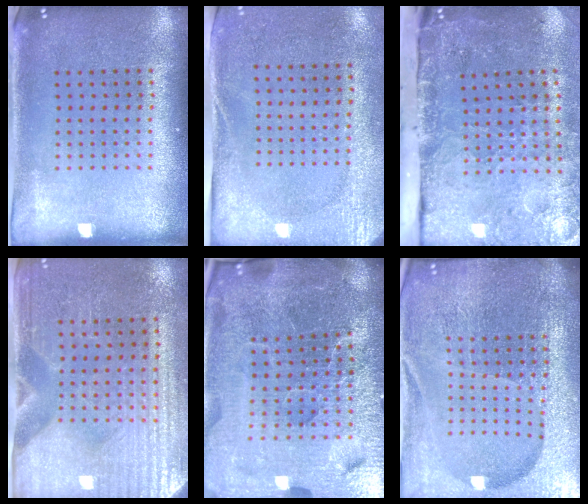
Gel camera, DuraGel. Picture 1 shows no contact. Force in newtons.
{"total": 2.7, "press": 2.1, "slide": 1.7}
{"total": 4.9, "press": 3.6, "slide": 3.3}
{"total": 3.4, "press": 3.2, "slide": 1.2}
{"total": 7.0, "press": 6.1, "slide": 3.4}
{"total": 7.0, "press": 6.0, "slide": 3.5}